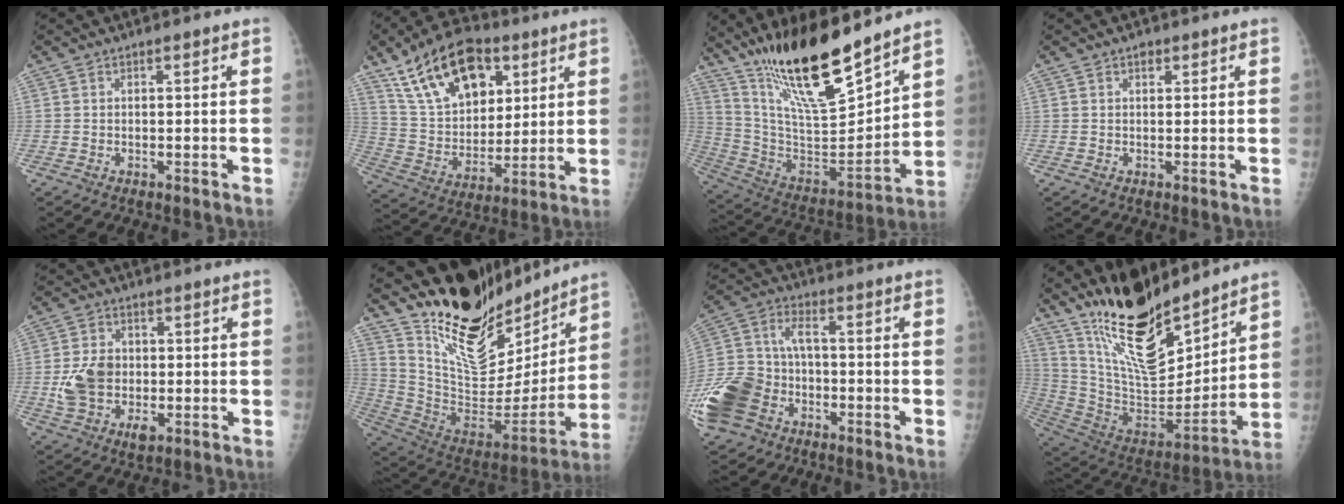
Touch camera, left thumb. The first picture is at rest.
{"total": 20.8, "force": [10.6, 12.1, 13.2], "torque": [-0.192, -0.028, 0.190]}
{"total": 22.0, "force": [16.5, 4.5, 13.9], "torque": [-0.209, -0.091, 0.304]}
{"total": 1.3, "force": [0.7, 0.8, 0.7], "torque": [-0.002, -0.001, 0.008]}
{"total": 9.7, "force": [-0.8, 6.9, 6.7], "torque": [-0.108, 0.005, -0.011]}
{"total": 23.4, "force": [18.4, 9.7, 10.7], "torque": [-0.141, -0.106, 0.313]}
{"total": 16.4, "force": [-7.7, 11.5, 8.8], "torque": [-0.210, 0.035, -0.148]}
{"total": 21.5, "force": [16.6, 6.8, 11.8], "torque": [-0.162, -0.111, 0.305]}